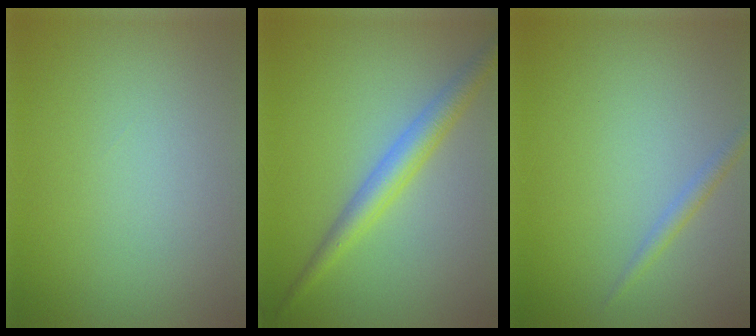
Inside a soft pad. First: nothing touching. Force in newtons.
{"total": 3.3, "press": 3.3, "slide": 0.1}
{"total": 1.2, "press": 1.2, "slide": 0.1}